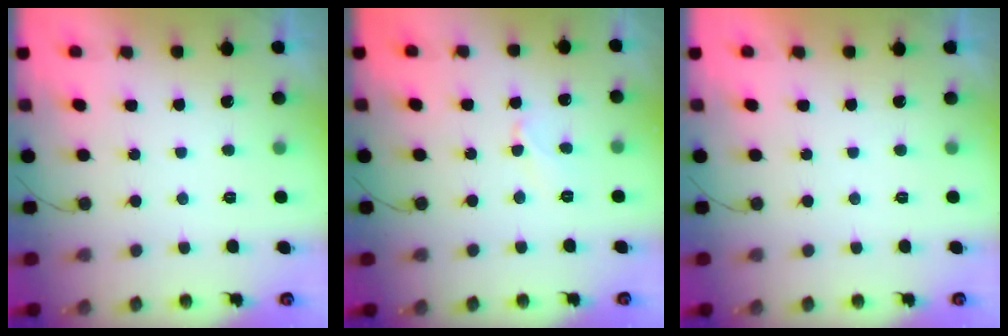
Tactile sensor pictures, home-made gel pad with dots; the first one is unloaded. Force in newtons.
{"total": 5.0, "press": 5.0, "slide": 0.5}
{"total": 1.8, "press": 1.8, "slide": 0.0}